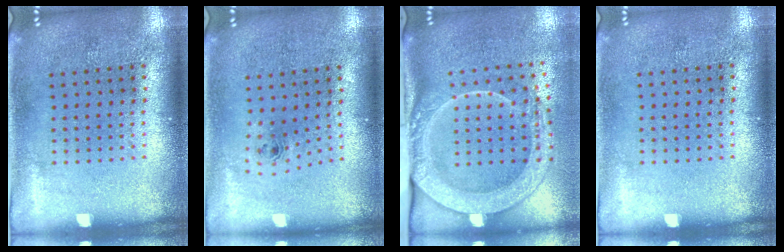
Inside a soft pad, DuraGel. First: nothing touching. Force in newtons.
{"total": 0.8, "press": 0.4, "slide": 0.7}
{"total": 2.8, "press": 2.1, "slide": 1.8}
{"total": 0.0}